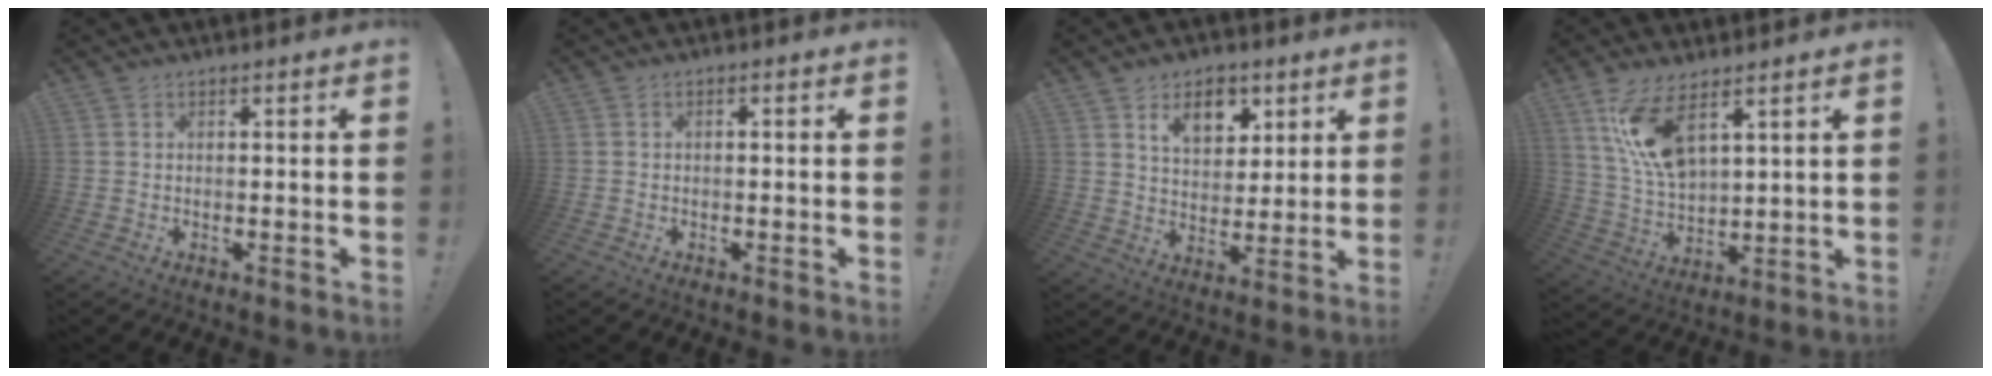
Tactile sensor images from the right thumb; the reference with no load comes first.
{"total": 1.2, "force": [-1.1, 0.1, 0.5], "torque": [-0.006, 0.003, -0.019]}
{"total": 11.2, "force": [6.2, 7.5, 5.5], "torque": [-0.071, -0.029, 0.115]}
{"total": 12.6, "force": [7.6, 5.1, 8.6], "torque": [-0.168, -0.038, 0.139]}